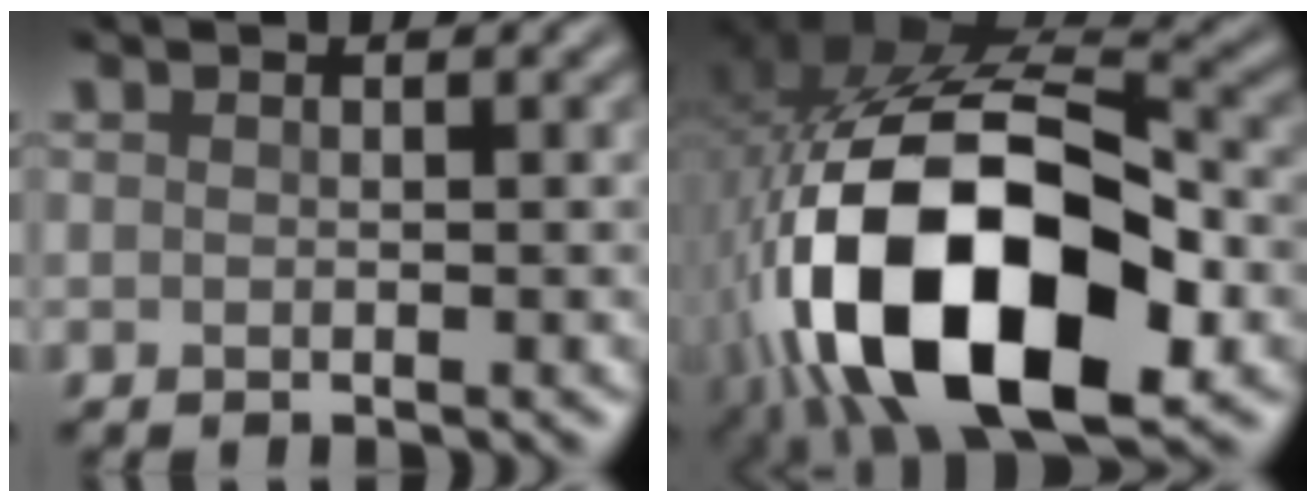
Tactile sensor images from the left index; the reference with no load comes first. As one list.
[{"total": 18.6, "force": [-5.9, 9.9, 14.6], "torque": [-0.283, -0.026, -0.092]}]